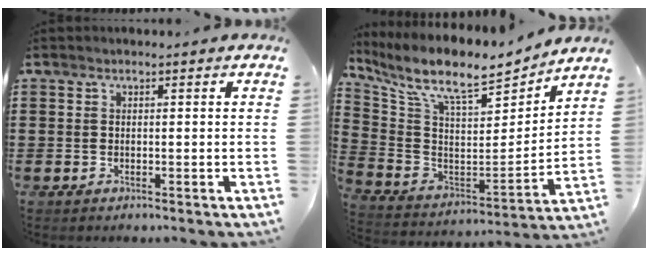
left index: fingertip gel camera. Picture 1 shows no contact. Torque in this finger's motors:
{"motor_torque": [1.25, -0.89, 0.51, 0.21]}